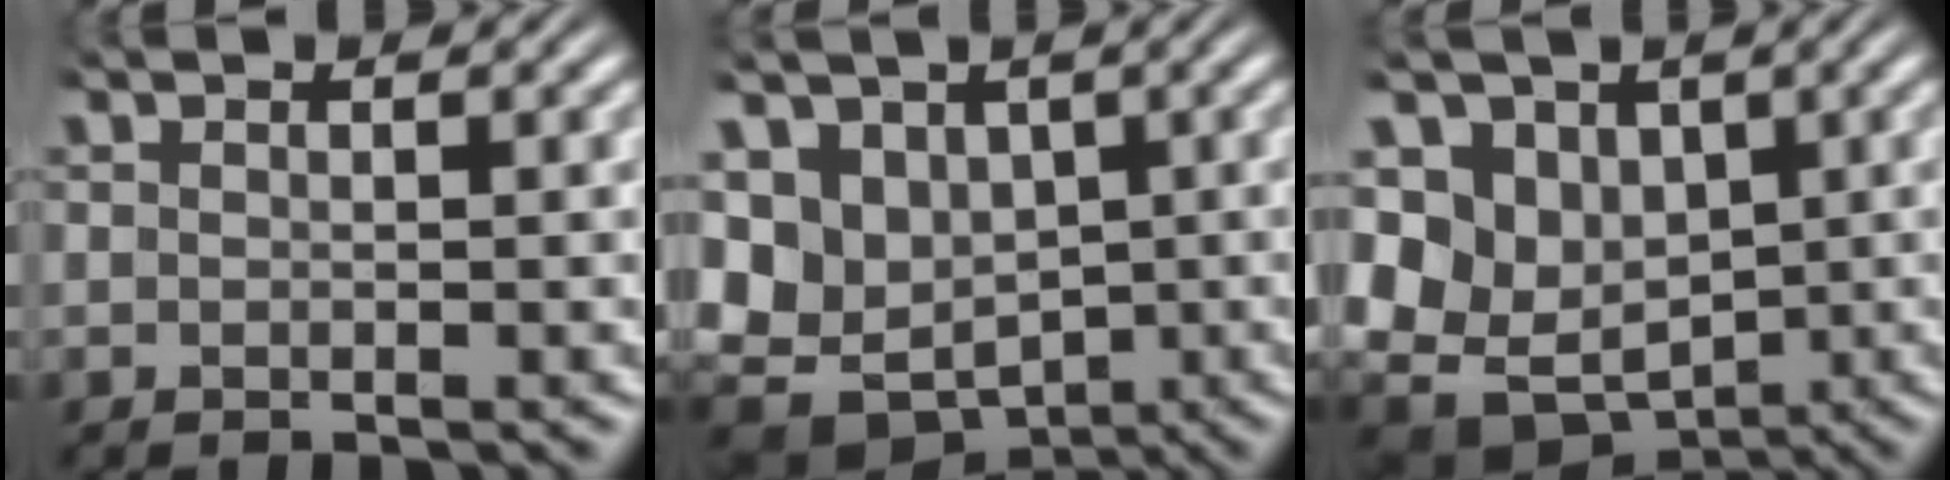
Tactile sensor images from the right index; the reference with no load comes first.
{"total": 11.0, "force": [-1.9, 9.4, 5.4], "torque": [-0.146, -0.056, -0.013]}
{"total": 12.8, "force": [-1.3, 11.1, 6.3], "torque": [-0.162, -0.051, -0.009]}